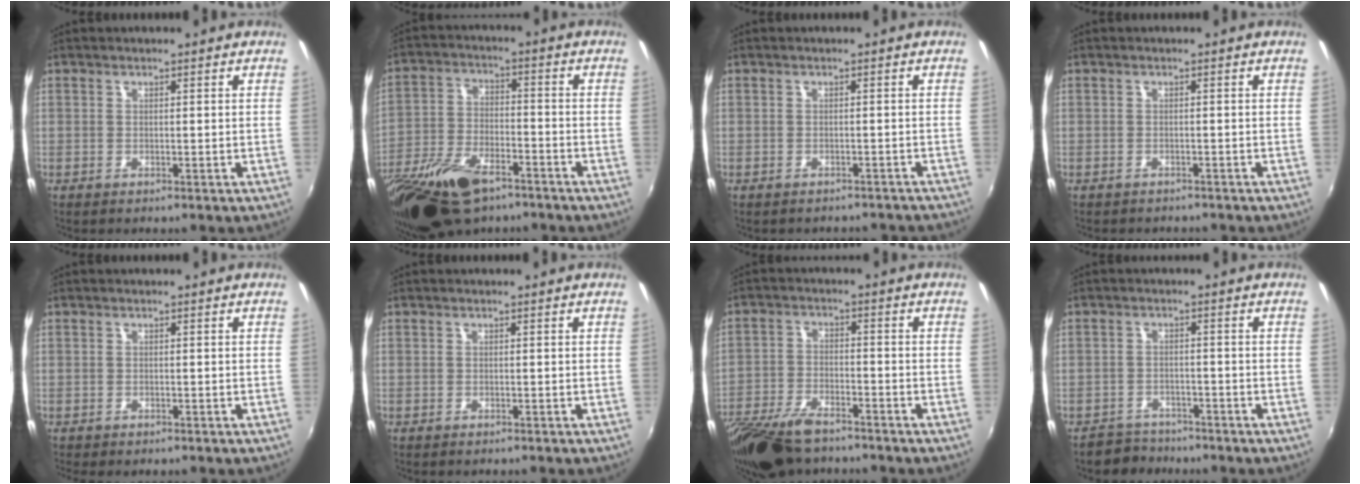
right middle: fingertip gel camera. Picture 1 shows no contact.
{"total": 19.3, "force": [-12.7, 8.9, 11.6], "torque": [-0.260, -0.033, -0.226]}
{"total": 7.1, "force": [-6.5, 2.2, 2.0], "torque": [-0.037, -0.006, -0.071]}
{"total": 2.0, "force": [-1.8, 0.9, 0.3], "torque": [-0.012, -0.007, -0.026]}
{"total": 1.1, "force": [-0.9, 0.5, 0.3], "torque": [-0.010, -0.006, -0.014]}
{"total": 0.6, "force": [-0.5, 0.1, 0.1], "torque": [-0.003, -0.001, -0.009]}
{"total": 14.1, "force": [-11.0, 5.0, 7.2], "torque": [-0.169, -0.023, -0.207]}
{"total": 4.2, "force": [-3.6, 2.2, -0.4], "torque": [-0.006, 0.011, -0.062]}